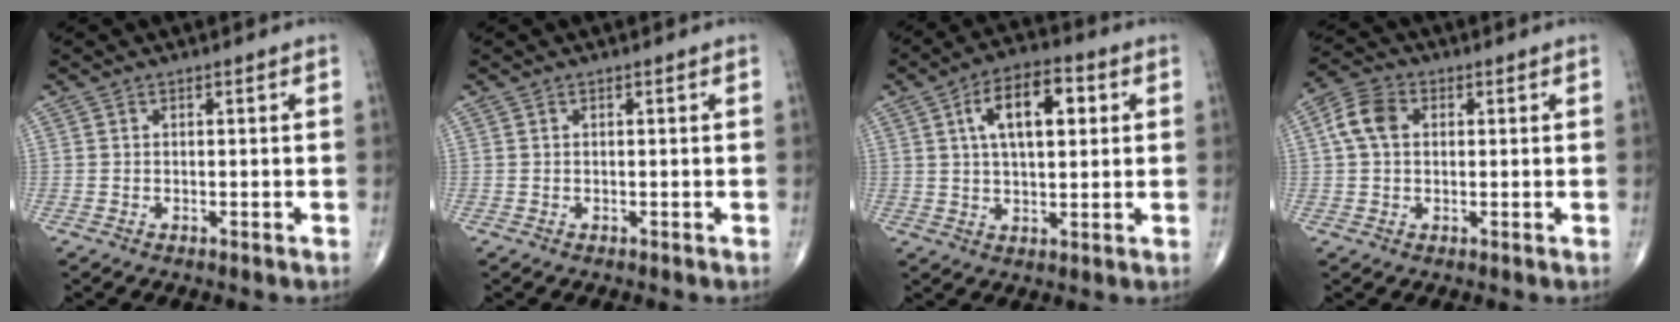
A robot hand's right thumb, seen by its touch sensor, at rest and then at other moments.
{"total": 0.0}
{"total": 11.7, "force": [3.3, 5.6, 9.7], "torque": [-0.140, 0.007, 0.048]}
{"total": 6.2, "force": [1.1, 4.4, 4.2], "torque": [-0.084, 0.017, 0.015]}